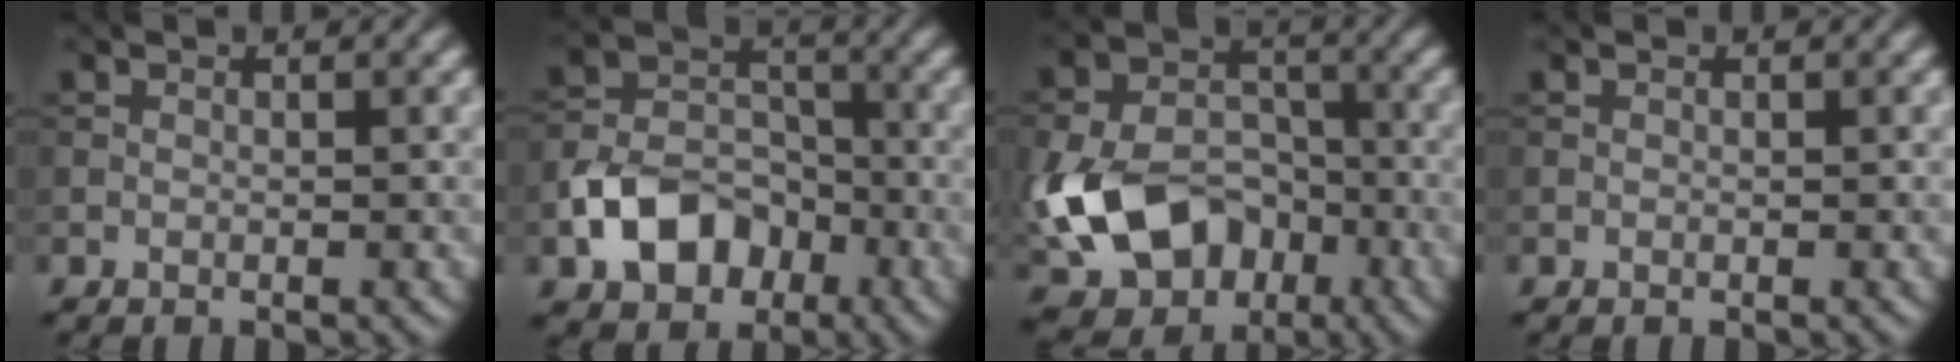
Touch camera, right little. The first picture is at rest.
{"total": 6.5, "force": [-2.9, 4.6, 3.5], "torque": [-0.060, -0.002, -0.058]}
{"total": 11.3, "force": [-3.5, 8.1, 7.0], "torque": [-0.143, -0.017, -0.070]}
{"total": 0.0}